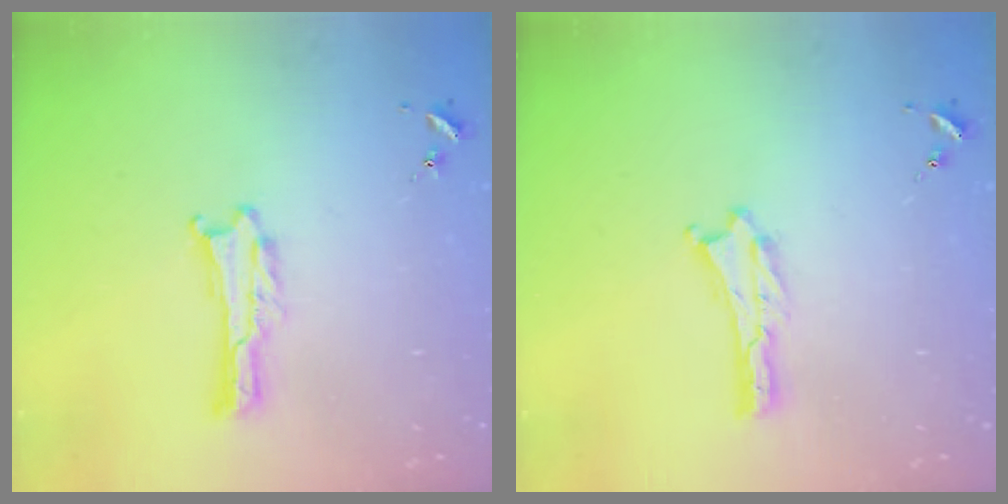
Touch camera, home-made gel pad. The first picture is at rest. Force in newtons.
{"total": 0.0}